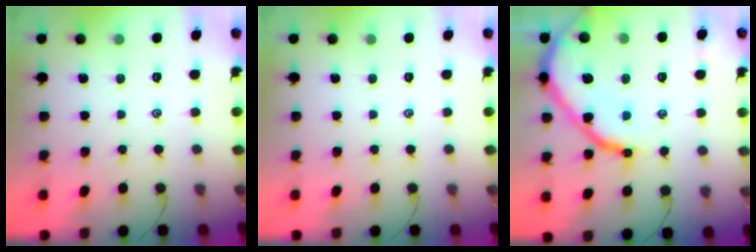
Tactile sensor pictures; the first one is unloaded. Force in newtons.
{"total": 0.0}
{"total": 16.4, "press": 16.3, "slide": 1.4}